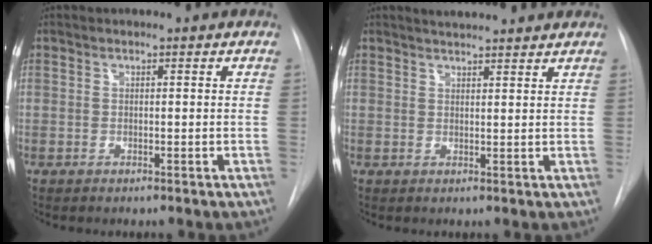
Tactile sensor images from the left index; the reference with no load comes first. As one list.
[{"total": 7.1, "force": [6.6, 0.7, 2.6], "torque": [-0.039, 0.017, 0.080]}]